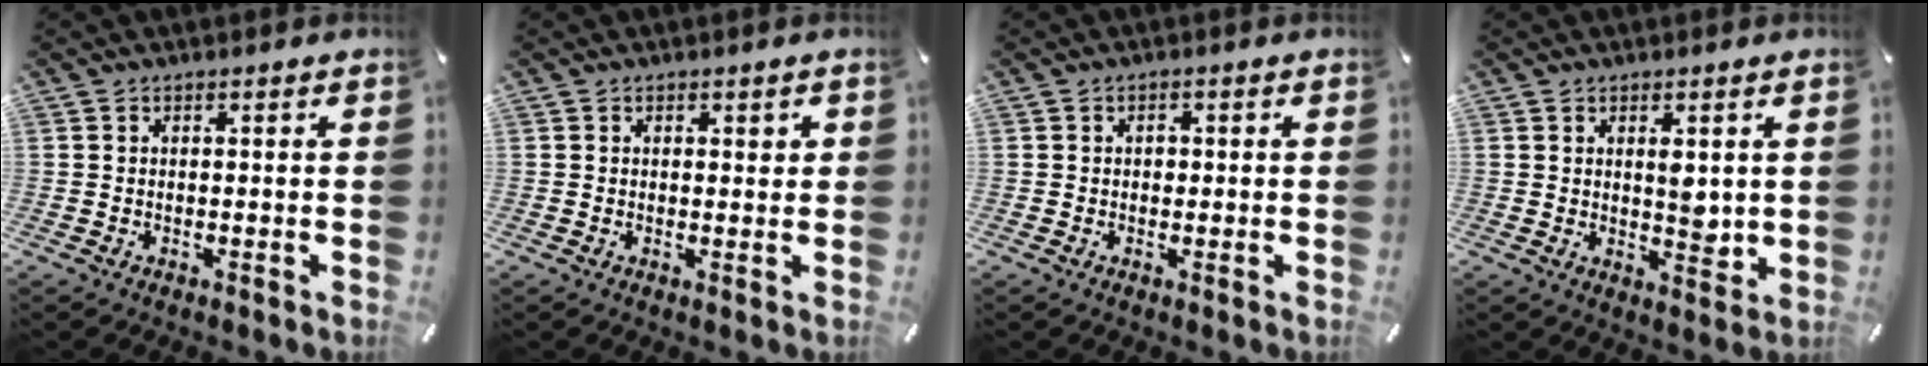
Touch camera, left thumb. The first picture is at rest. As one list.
[{"total": 0.8, "force": [0.3, 0.5, 0.5], "torque": [-0.002, 0.001, 0.003]}, {"total": 1.4, "force": [0.1, 1.1, 0.8], "torque": [-0.001, 0.000, -0.004]}, {"total": 4.8, "force": [1.6, 2.6, 3.7], "torque": [-0.043, -0.011, 0.023]}]